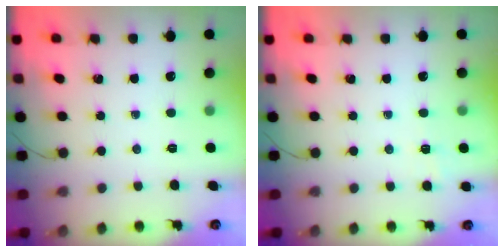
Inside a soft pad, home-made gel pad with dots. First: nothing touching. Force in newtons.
{"total": 1.5, "press": 0.2, "slide": 1.5}